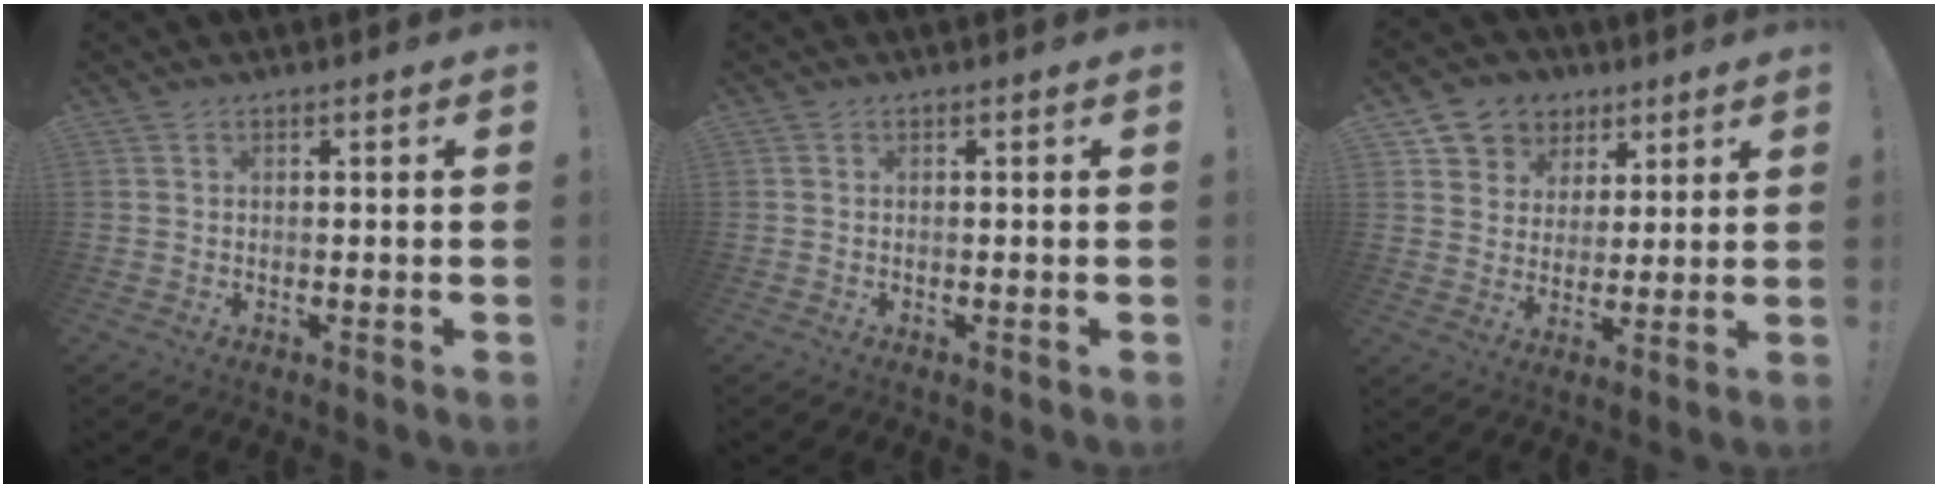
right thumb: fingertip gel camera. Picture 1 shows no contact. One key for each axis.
{"total": 0.0}
{"total": 8.7, "fx": 4.1, "fy": 7.5, "fz": 1.5, "tx": -0.019, "ty": -0.028, "tz": 0.084}